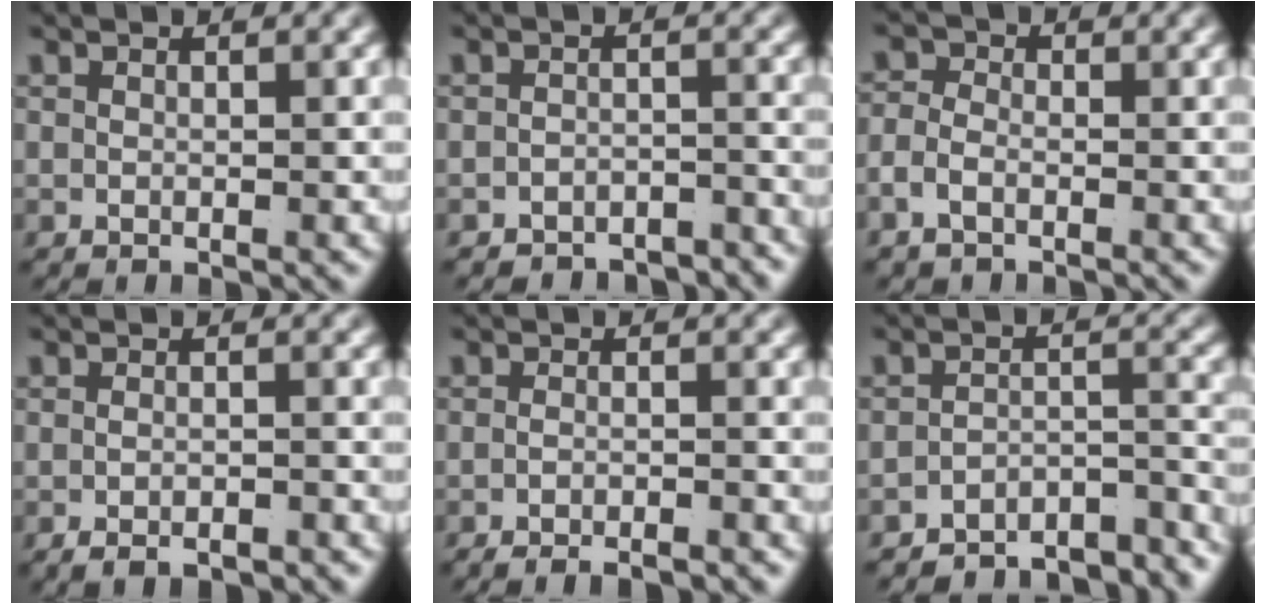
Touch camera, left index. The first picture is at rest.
{"total": 4.0, "force": [-3.9, 0.5, 0.1], "torque": [0.006, -0.013, -0.062]}
{"total": 2.2, "force": [-1.6, 1.2, 0.9], "torque": [-0.026, -0.014, -0.025]}
{"total": 2.2, "force": [-2.1, 0.3, 0.8], "torque": [-0.009, -0.008, -0.029]}
{"total": 3.2, "force": [-2.9, 0.3, 1.2], "torque": [-0.019, -0.008, -0.045]}
{"total": 8.9, "force": [-8.1, 2.2, 2.9], "torque": [-0.024, -0.019, -0.119]}